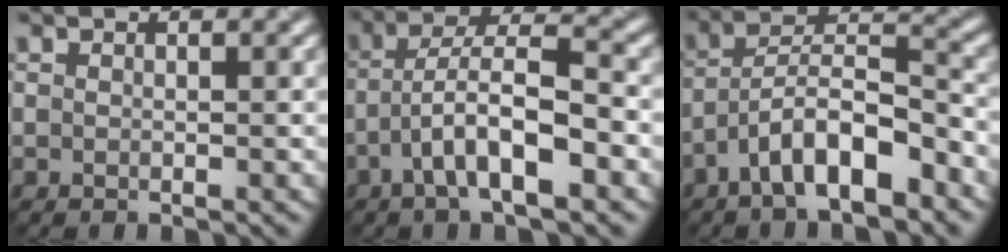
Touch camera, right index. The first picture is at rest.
{"total": 6.5, "force": [-3.3, 1.4, 5.4], "torque": [-0.101, 0.022, -0.050]}
{"total": 7.1, "force": [-4.9, 1.7, 4.9], "torque": [-0.087, 0.025, -0.075]}